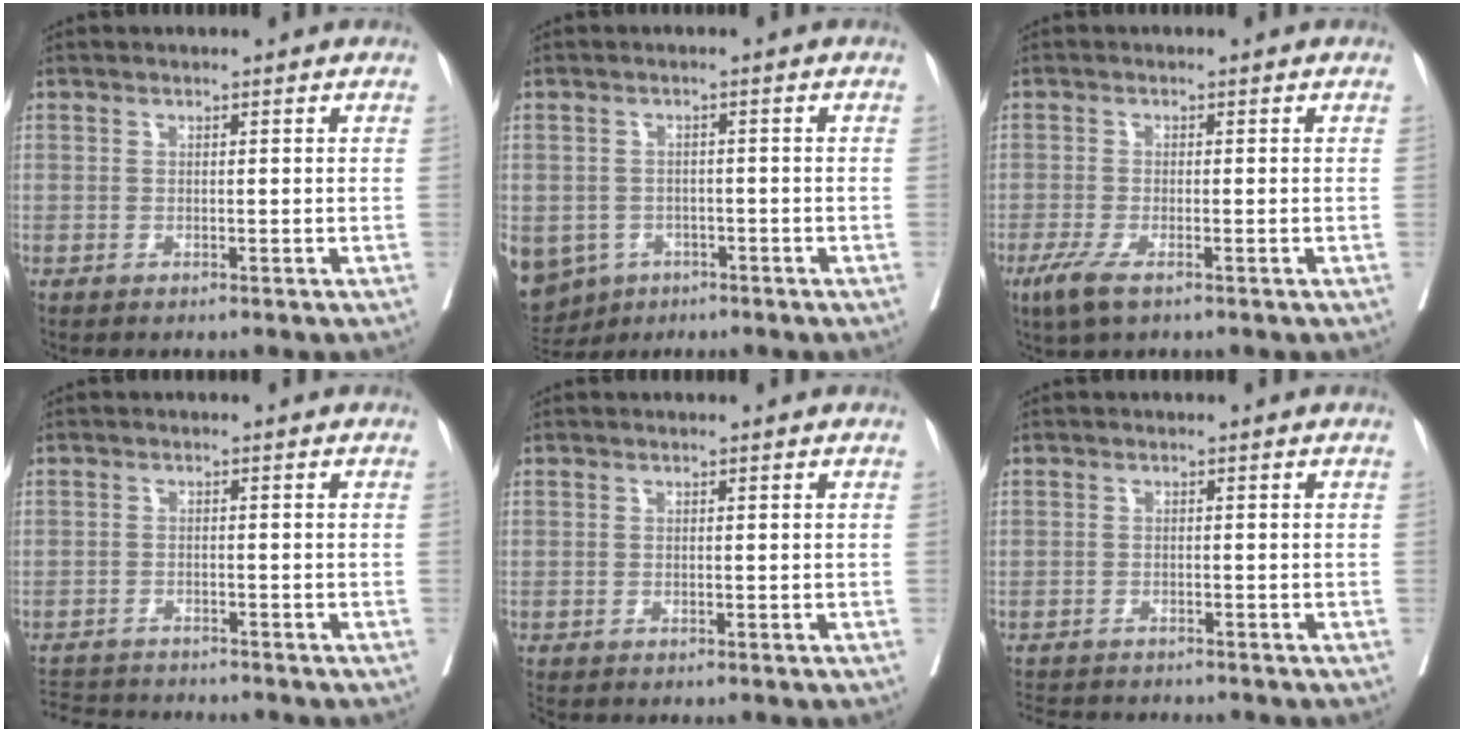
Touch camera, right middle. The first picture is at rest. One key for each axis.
{"total": 12.9, "fx": -6.3, "fy": 10.5, "fz": 4.2, "tx": -0.129, "ty": -0.003, "tz": -0.080}
{"total": 3.9, "fx": -2.4, "fy": 0.9, "fz": 3.0, "tx": -0.065, "ty": -0.009, "tz": -0.044}
{"total": 6.6, "fx": -6.4, "fy": 1.5, "fz": 0.8, "tx": -0.009, "ty": 0.000, "tz": -0.103}
{"total": 1.0, "fx": -0.9, "fy": 0.3, "fz": 0.2, "tx": -0.010, "ty": -0.003, "tz": -0.020}
{"total": 5.9, "fx": -5.3, "fy": 2.5, "fz": 1.0, "tx": -0.010, "ty": -0.004, "tz": -0.082}